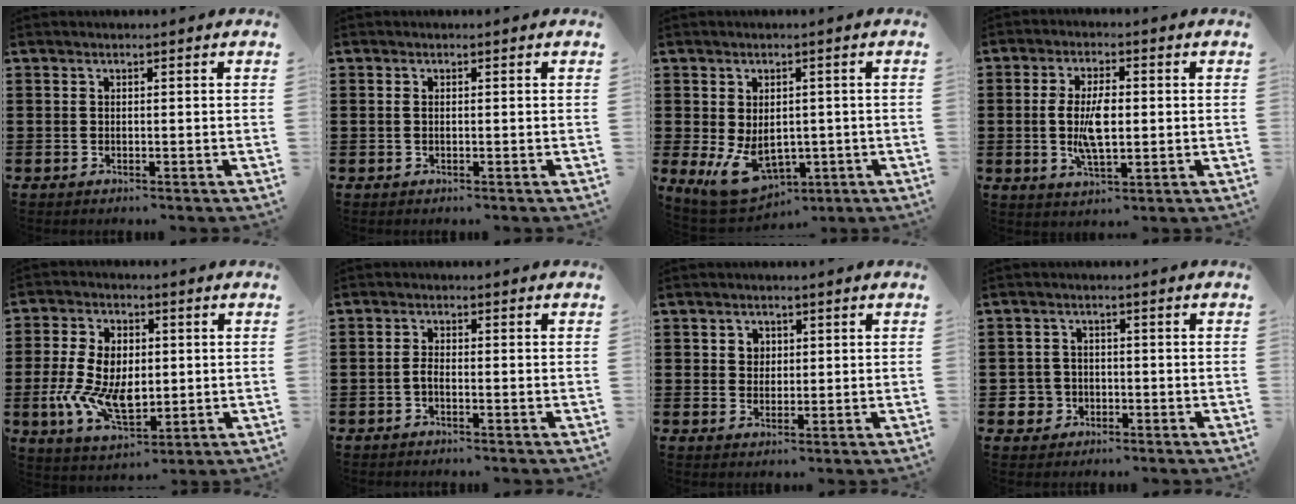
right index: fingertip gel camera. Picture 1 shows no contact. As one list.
[{"total": 0.9, "force": [0.1, 0.4, 0.8], "torque": [-0.016, 0.003, 0.000]}, {"total": 8.0, "force": [-1.8, 5.4, 5.6], "torque": [-0.101, 0.004, -0.028]}, {"total": 7.0, "force": [0.0, 2.9, 6.4], "torque": [-0.145, -0.003, -0.009]}, {"total": 9.9, "force": [-0.6, 6.0, 7.8], "torque": [-0.183, 0.005, -0.014]}, {"total": 1.5, "force": [-0.8, 0.4, 1.2], "torque": [-0.032, -0.002, -0.017]}, {"total": 2.1, "force": [0.9, 1.9, 0.5], "torque": [-0.016, 0.010, 0.014]}, {"total": 2.9, "force": [-1.0, 2.7, 0.4], "torque": [-0.024, 0.002, -0.025]}]